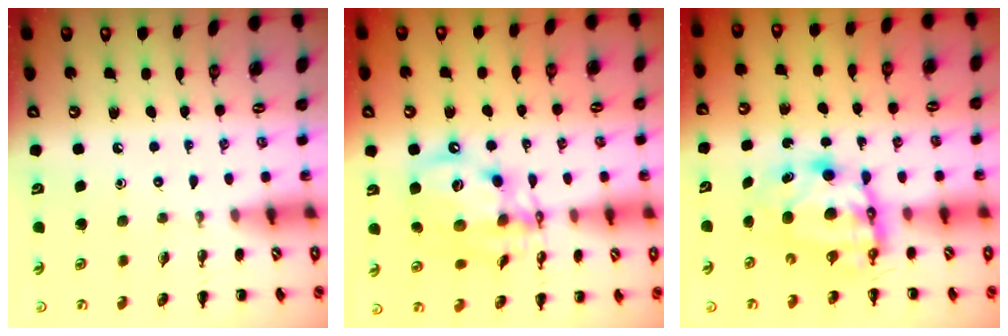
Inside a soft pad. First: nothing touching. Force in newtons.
{"total": 13.2, "press": 12.9, "slide": 2.4}
{"total": 7.5, "press": 7.4, "slide": 1.4}